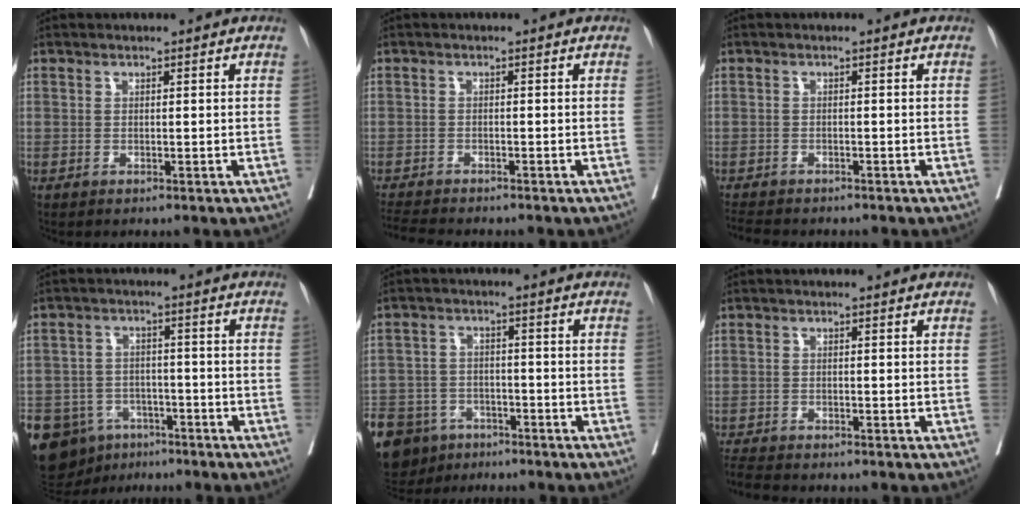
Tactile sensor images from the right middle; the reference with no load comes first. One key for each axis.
{"total": 5.7, "fx": -5.3, "fy": 0.7, "fz": 2.0, "tx": -0.031, "ty": -0.012, "tz": -0.086}
{"total": 5.2, "fx": -4.6, "fy": 1.4, "fz": 1.9, "tx": -0.032, "ty": -0.008, "tz": -0.069}
{"total": 17.0, "fx": -9.8, "fy": 12.4, "fz": 6.4, "tx": -0.175, "ty": 0.011, "tz": -0.138}
{"total": 16.5, "fx": -10.7, "fy": 10.8, "fz": 6.3, "tx": -0.180, "ty": -0.011, "tz": -0.162}
{"total": 4.5, "fx": -4.3, "fy": 0.5, "fz": 1.3, "tx": -0.020, "ty": -0.015, "tz": -0.073}